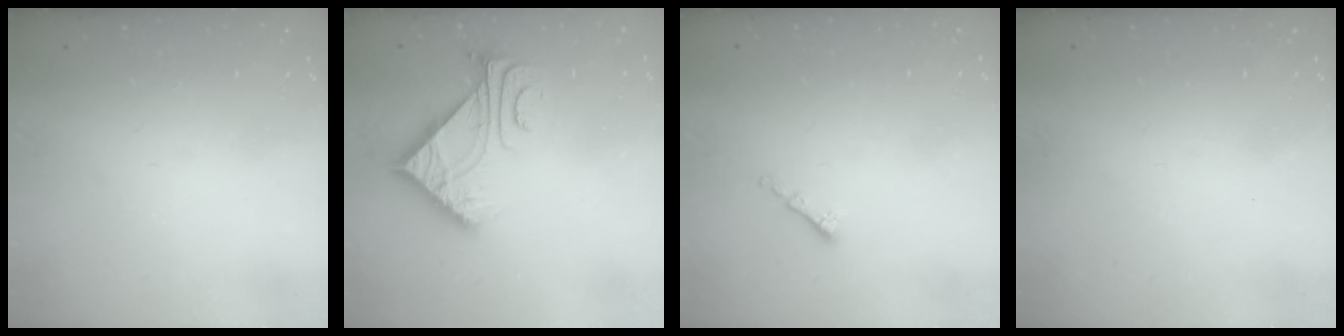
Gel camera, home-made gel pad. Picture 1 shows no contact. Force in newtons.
{"total": 6.1, "press": 6.1, "slide": 0.7}
{"total": 1.4, "press": 1.3, "slide": 0.5}
{"total": 0.9, "press": 0.8, "slide": 0.3}